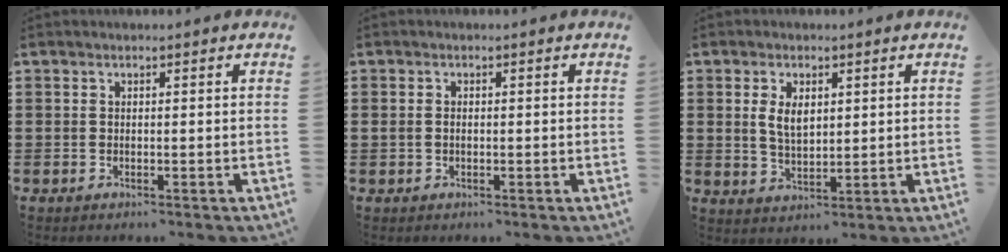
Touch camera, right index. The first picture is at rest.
{"total": 0.9, "force": [-0.1, 0.6, 0.7], "torque": [-0.017, 0.002, -0.003]}
{"total": 4.2, "force": [1.0, 2.3, 3.3], "torque": [-0.062, 0.005, 0.015]}